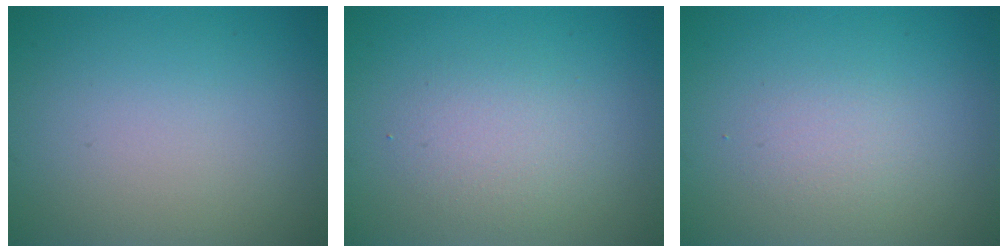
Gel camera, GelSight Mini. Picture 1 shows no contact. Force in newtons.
{"total": 2.4, "press": 2.4, "slide": 0.3}
{"total": 1.4, "press": 1.4, "slide": 0.1}